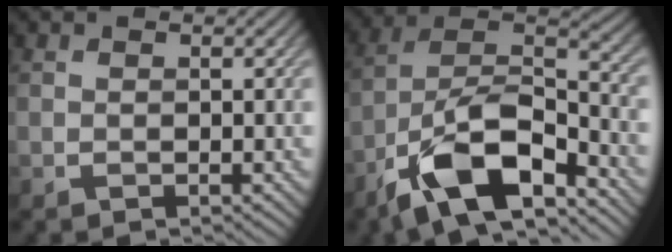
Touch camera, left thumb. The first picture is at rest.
{"total": 14.2, "force": [-8.8, 5.4, 9.7], "torque": [-0.185, -0.005, -0.183]}